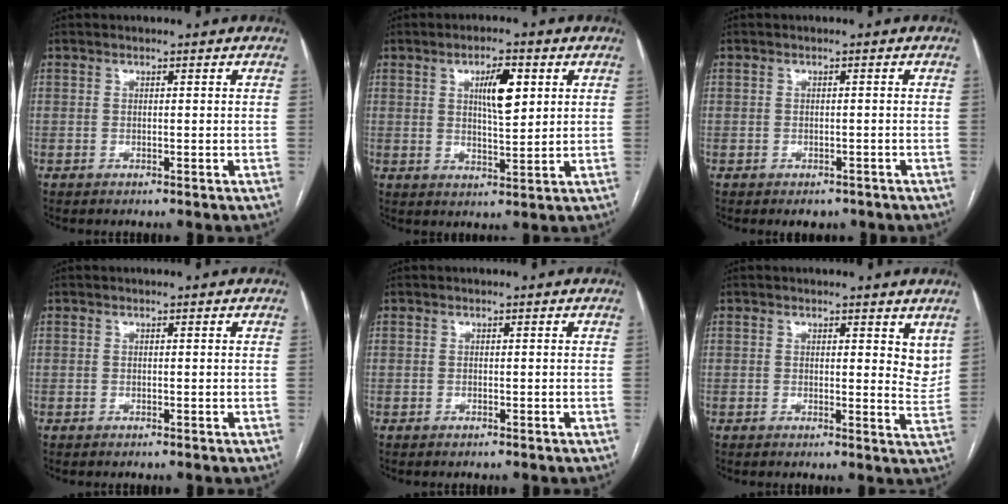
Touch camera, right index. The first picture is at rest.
{"total": 6.3, "force": [2.2, 1.6, 5.7], "torque": [-0.097, 0.005, 0.039]}
{"total": 2.4, "force": [-1.7, 1.6, 0.6], "torque": [-0.001, 0.004, -0.016]}
{"total": 0.0}
{"total": 0.0}
{"total": 4.3, "force": [3.0, 1.8, 2.6], "torque": [-0.021, -0.019, 0.029]}